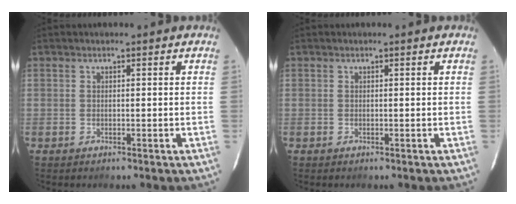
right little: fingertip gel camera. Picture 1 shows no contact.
{"total": 0.0}